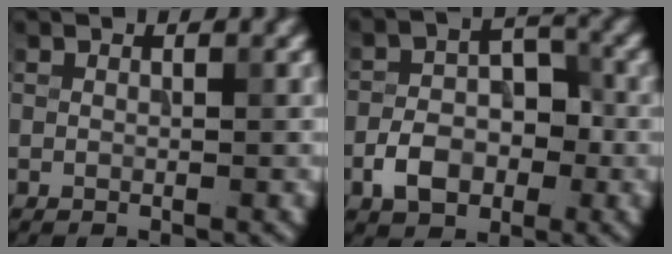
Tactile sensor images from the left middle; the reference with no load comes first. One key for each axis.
{"total": 5.0, "fx": -1.9, "fy": 3.2, "fz": 3.2, "tx": -0.047, "ty": 0.004, "tz": -0.036}